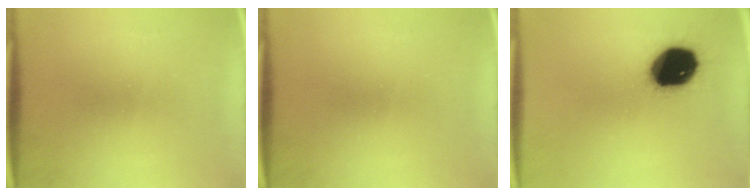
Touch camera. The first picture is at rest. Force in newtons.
{"total": 0.0}
{"total": 17.4}